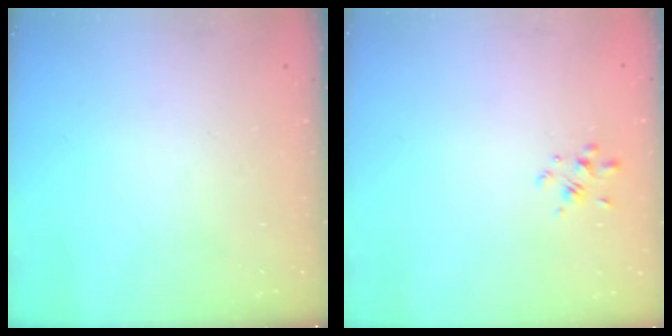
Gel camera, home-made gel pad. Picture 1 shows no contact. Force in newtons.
{"total": 2.2, "press": 2.0, "slide": 0.9}